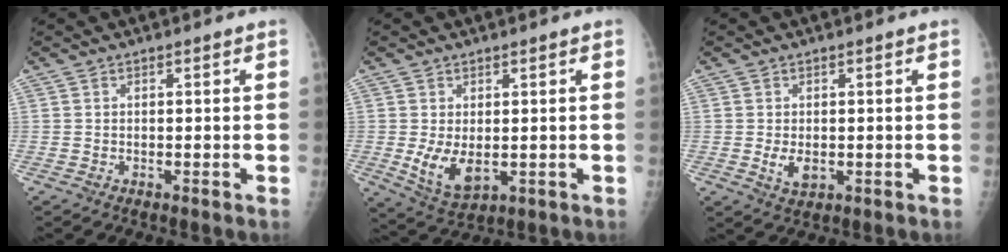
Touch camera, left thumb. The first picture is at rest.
{"total": 6.6, "force": [0.0, 3.8, 5.5], "torque": [-0.088, -0.018, 0.015]}
{"total": 3.2, "force": [-0.1, 1.9, 2.5], "torque": [-0.038, -0.007, 0.006]}